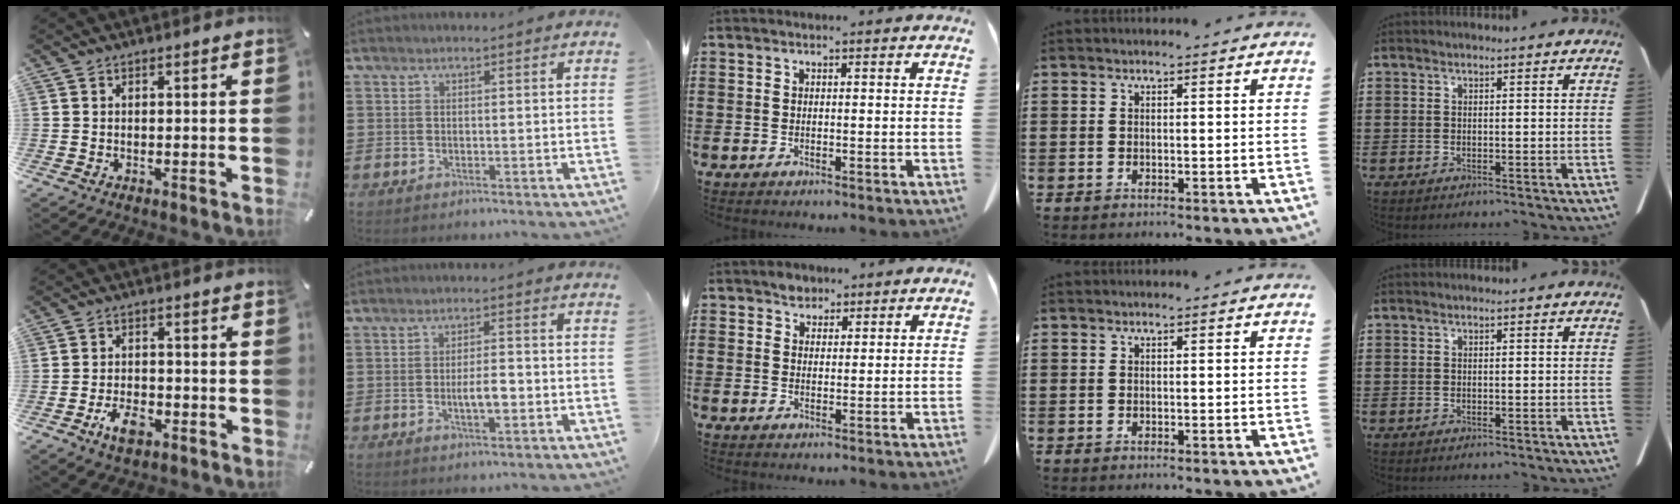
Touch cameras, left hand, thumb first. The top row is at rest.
{"thumb": {"total": 6.3, "force": [-3.3, 3.4, 4.1], "torque": [-0.081, 0.016, -0.059]}, "index": {"total": 4.0, "force": [-0.7, 1.4, 3.7], "torque": [-0.067, 0.005, -0.014]}, "middle": {"total": 2.4, "force": [2.0, 1.3, 0.3], "torque": [-0.004, 0.000, 0.037]}}